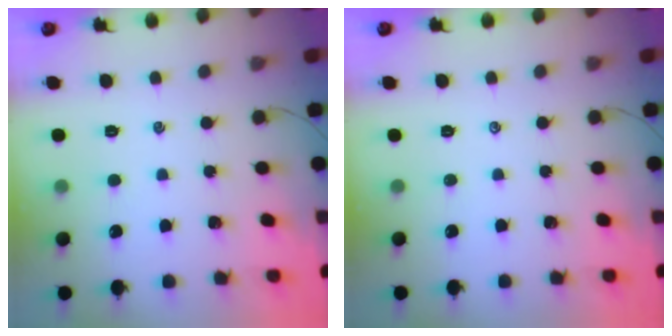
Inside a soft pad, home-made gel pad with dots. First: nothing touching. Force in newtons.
{"total": 0.0}